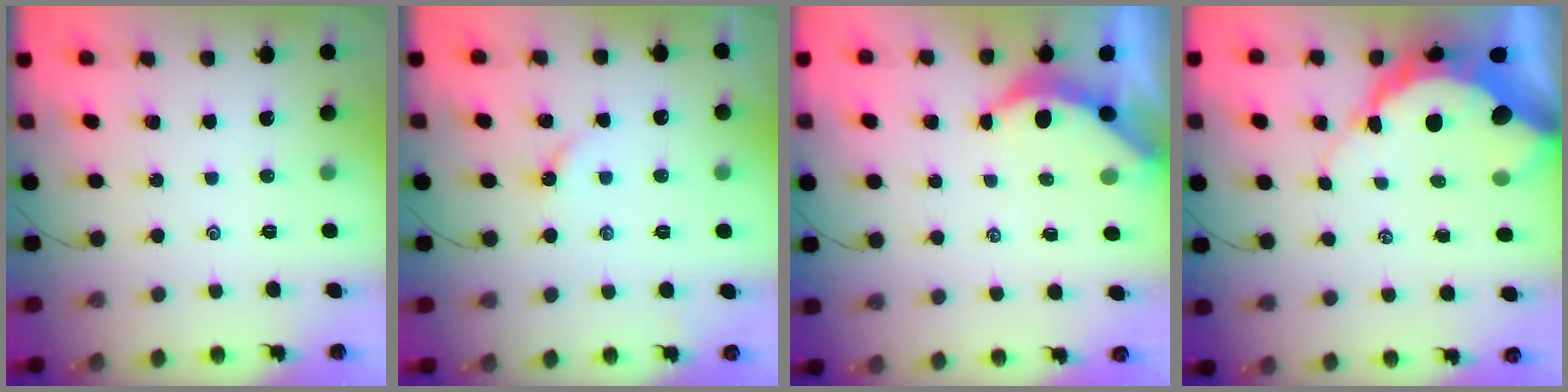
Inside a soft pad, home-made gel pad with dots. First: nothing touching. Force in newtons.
{"total": 2.7, "press": 2.6, "slide": 0.5}
{"total": 4.0, "press": 3.9, "slide": 0.5}
{"total": 13.1, "press": 13.0, "slide": 1.2}